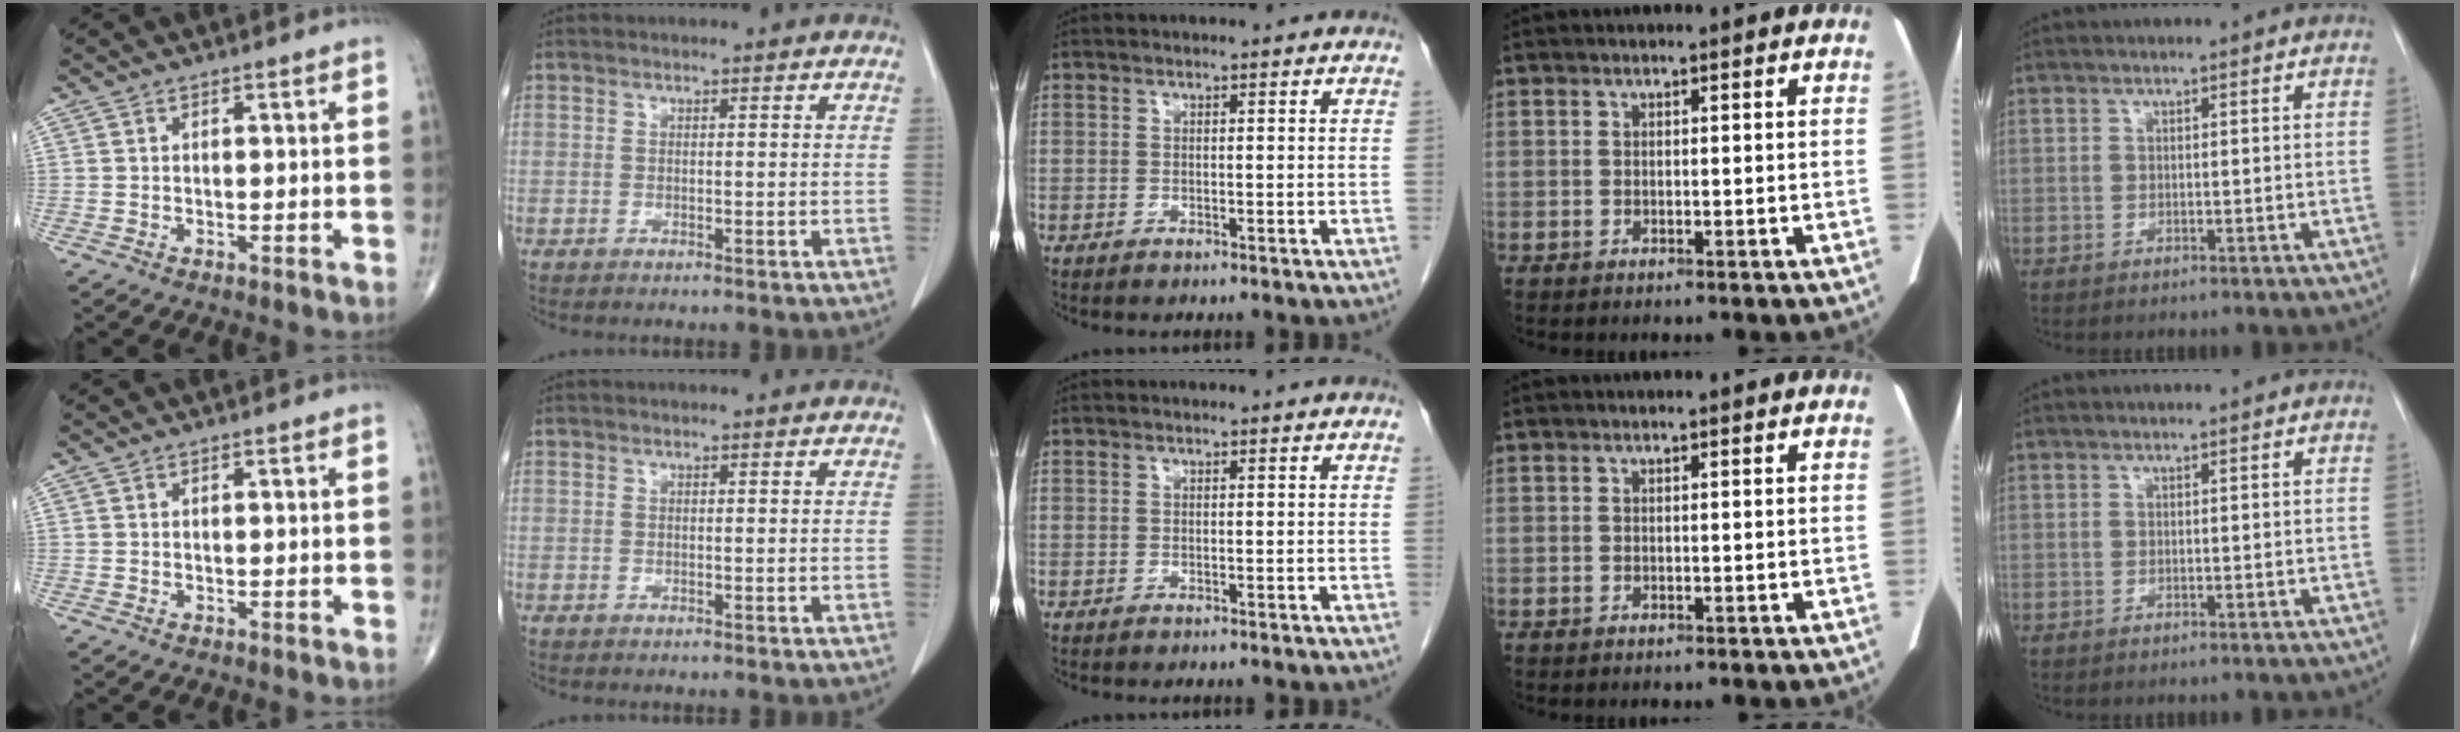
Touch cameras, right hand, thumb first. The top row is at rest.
{}